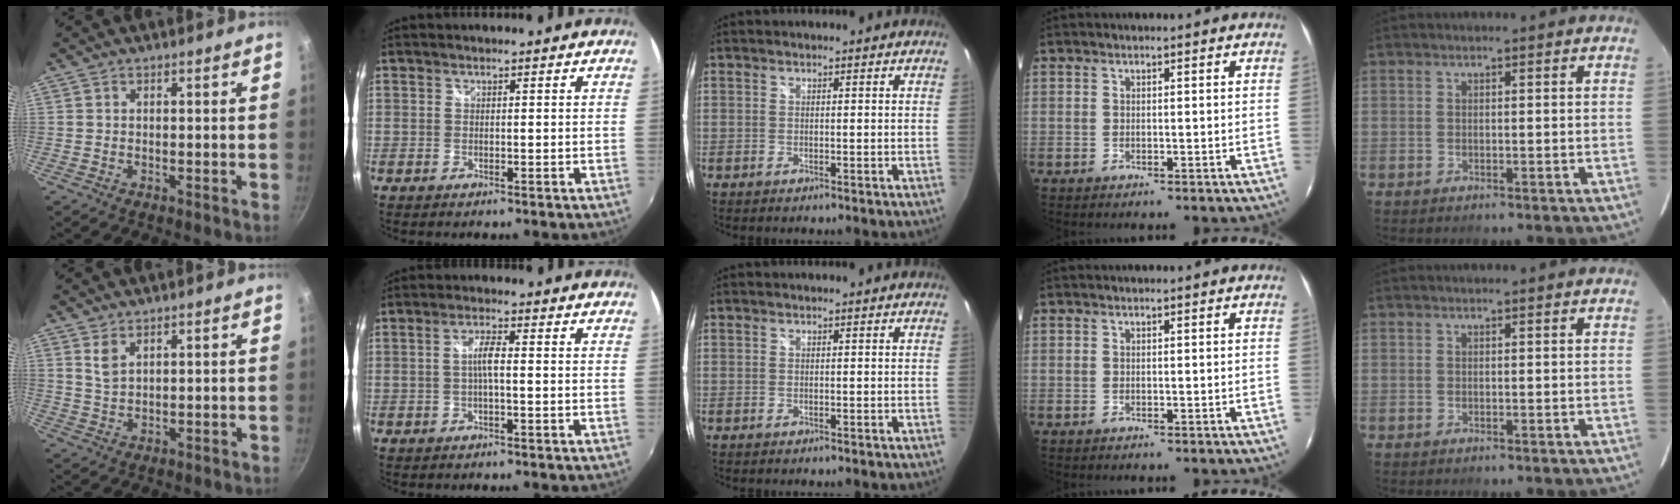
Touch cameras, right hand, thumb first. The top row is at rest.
{"thumb": {"total": 3.1, "force": [1.8, 1.6, 2.0], "torque": [-0.038, -0.012, 0.040]}, "index": {"total": 3.1, "force": [-0.3, 0.4, 3.1], "torque": [-0.059, 0.006, -0.005]}}